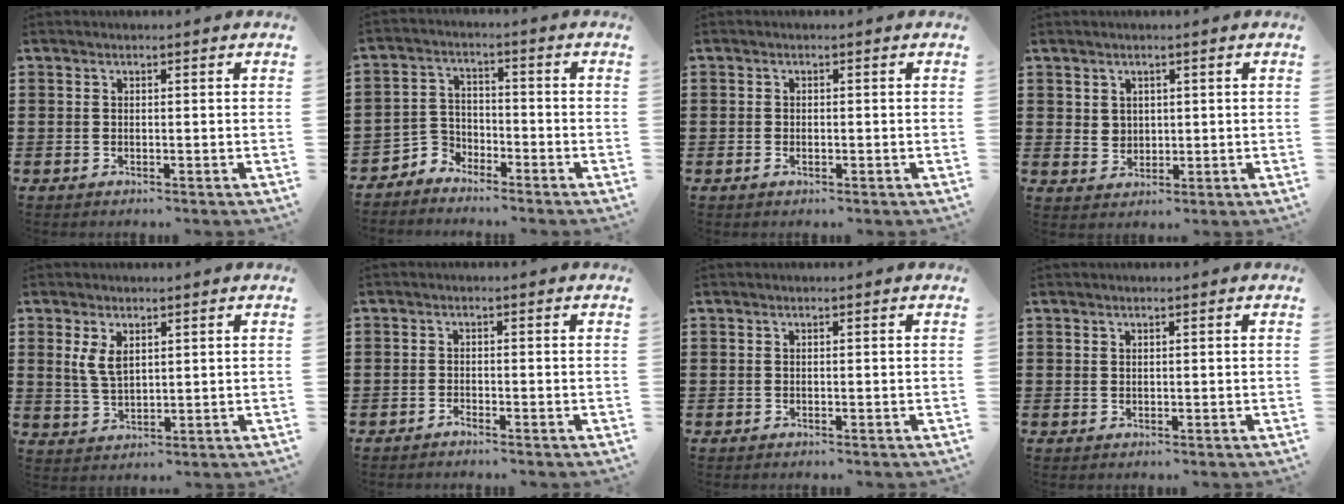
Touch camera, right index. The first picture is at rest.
{"total": 3.9, "force": [-3.5, 1.7, 0.0], "torque": [-0.021, 0.000, -0.079]}
{"total": 0.9, "force": [-0.4, 0.6, 0.6], "torque": [-0.014, -0.001, -0.007]}
{"total": 2.5, "force": [1.3, 2.0, 0.4], "torque": [-0.016, 0.010, 0.024]}
{"total": 4.0, "force": [1.6, 2.2, 2.9], "torque": [-0.071, 0.003, 0.027]}
{"total": 1.0, "force": [-0.9, 0.0, 0.1], "torque": [-0.006, 0.000, -0.019]}
{"total": 0.0}
{"total": 0.6, "force": [0.5, 0.4, 0.1], "torque": [-0.004, 0.002, 0.010]}